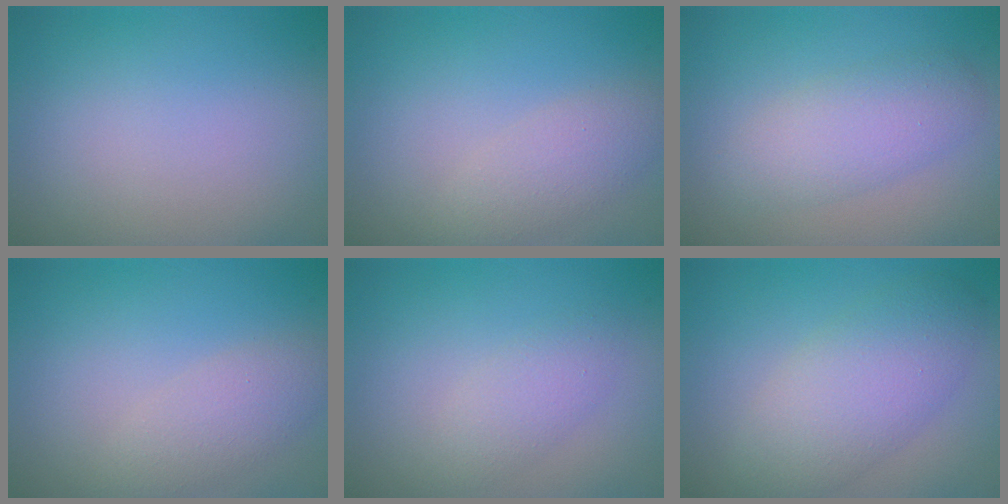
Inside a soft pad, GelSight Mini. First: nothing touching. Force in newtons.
{"total": 2.8, "press": 2.8, "slide": 0.2}
{"total": 3.4, "press": 3.4, "slide": 0.2}
{"total": 2.8, "press": 2.8, "slide": 0.2}
{"total": 2.1, "press": 2.1, "slide": 0.1}
{"total": 5.5, "press": 5.5, "slide": 0.4}